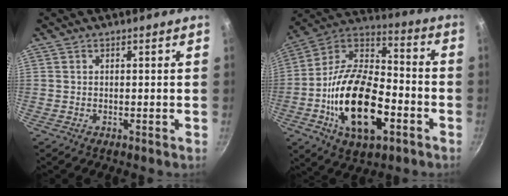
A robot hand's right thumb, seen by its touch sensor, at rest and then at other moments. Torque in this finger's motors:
{"motor_torque": [0.40, 1.71, 2.18, -0.59, 0.55]}